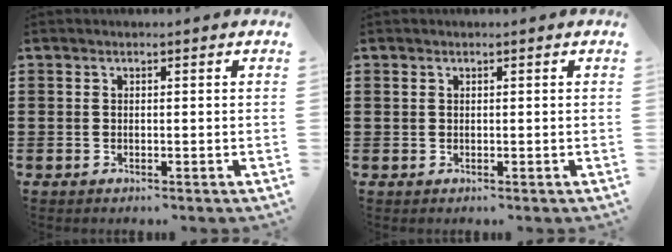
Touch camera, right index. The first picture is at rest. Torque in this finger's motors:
{"motor_torque": [-0.82, 1.01, 0.00, -0.01]}